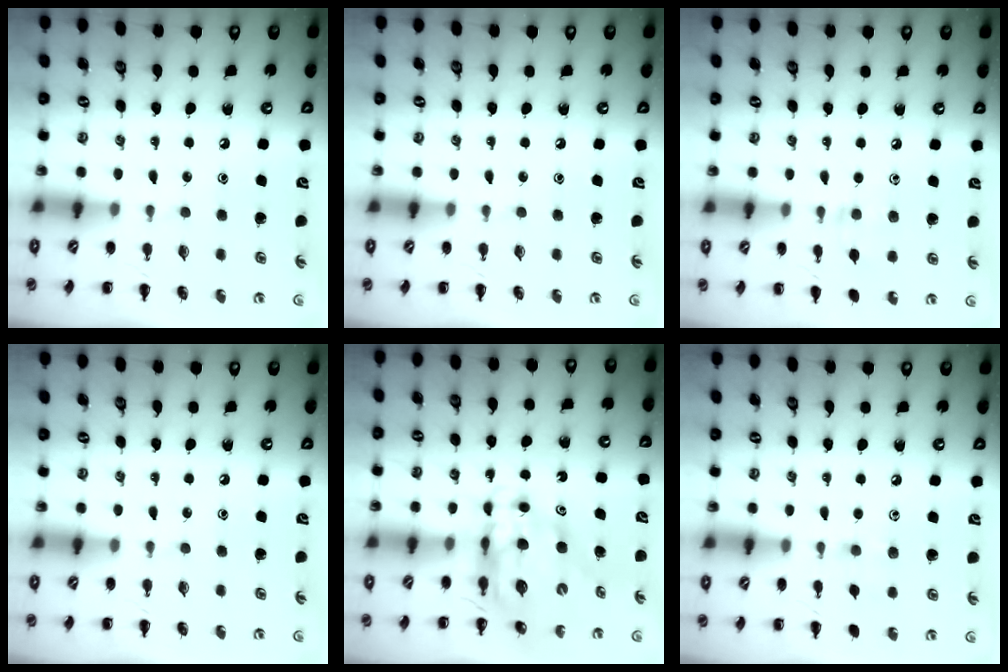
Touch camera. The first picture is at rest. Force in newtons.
{"total": 0.0}
{"total": 5.9, "press": 5.5, "slide": 2.2}
{"total": 0.0}
{"total": 11.4, "press": 10.8, "slide": 3.7}
{"total": 5.2, "press": 4.9, "slide": 1.7}